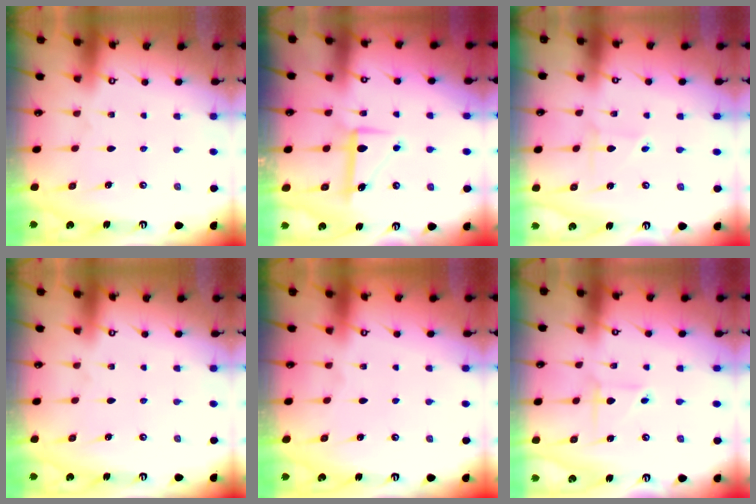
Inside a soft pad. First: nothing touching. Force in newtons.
{"total": 6.9, "press": 6.9, "slide": 0.1}
{"total": 1.8, "press": 1.8, "slide": 0.1}
{"total": 0.0}
{"total": 0.0}
{"total": 2.6, "press": 2.6, "slide": 0.3}